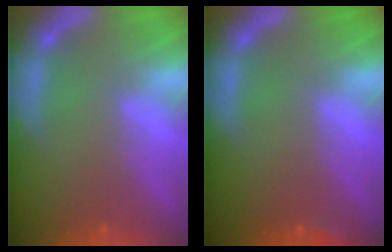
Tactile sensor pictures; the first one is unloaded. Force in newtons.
{"total": 0.9}